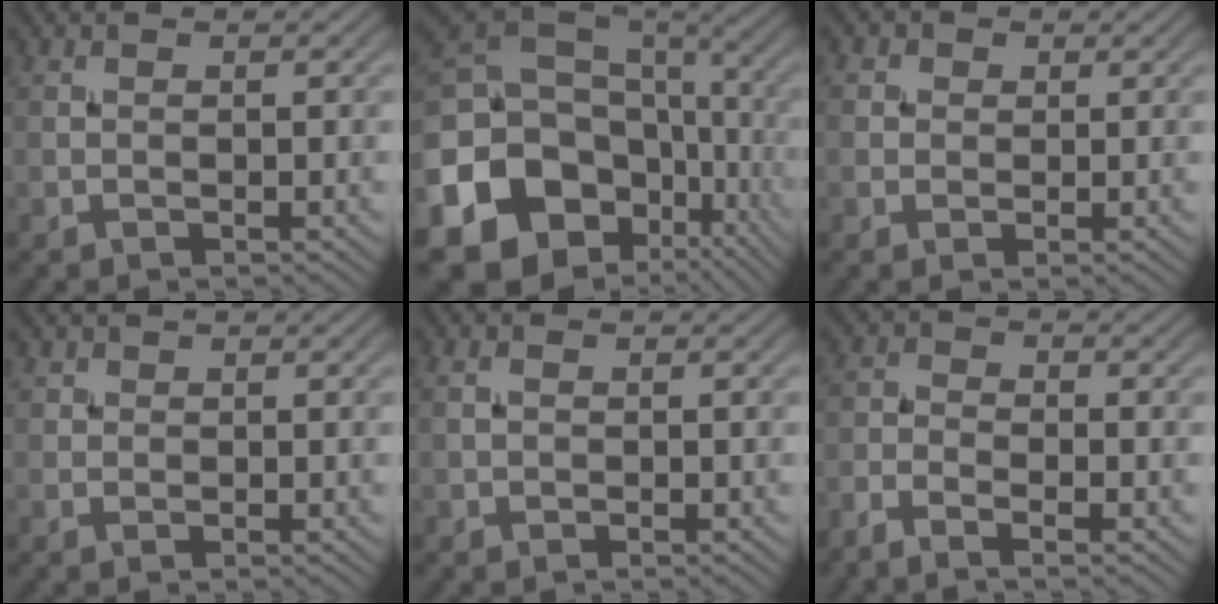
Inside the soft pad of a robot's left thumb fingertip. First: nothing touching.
{"total": 20.1, "force": [-5.6, 16.0, 10.8], "torque": [-0.278, -0.028, -0.082]}
{"total": 2.0, "force": [0.6, 1.8, 0.7], "torque": [-0.016, 0.003, 0.001]}
{"total": 1.2, "force": [0.7, 1.0, 0.3], "torque": [-0.002, -0.001, 0.011]}
{"total": 1.2, "force": [0.2, 0.8, 0.9], "torque": [-0.023, 0.005, 0.001]}
{"total": 3.5, "force": [-2.6, 1.0, 2.2], "torque": [-0.051, -0.008, -0.062]}